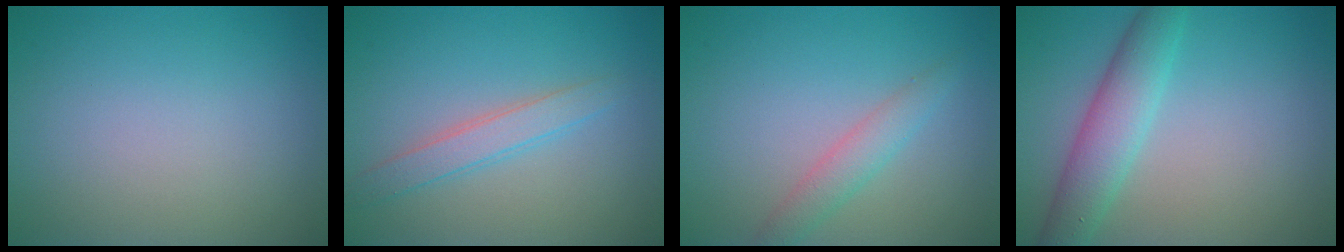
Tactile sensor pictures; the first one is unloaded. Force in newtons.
{"total": 2.3, "press": 2.3, "slide": 0.1}
{"total": 2.1, "press": 2.1, "slide": 0.0}
{"total": 4.3, "press": 4.3, "slide": 0.2}